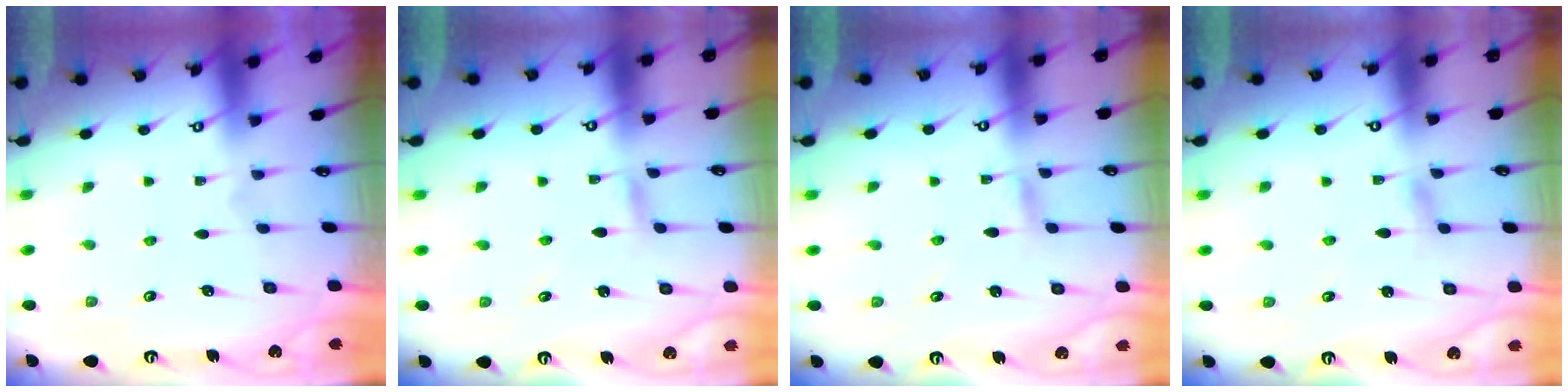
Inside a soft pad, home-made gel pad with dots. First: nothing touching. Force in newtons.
{"total": 2.5, "press": 2.5, "slide": 0.2}
{"total": 2.3, "press": 2.3, "slide": 0.2}
{"total": 1.6, "press": 1.6, "slide": 0.2}